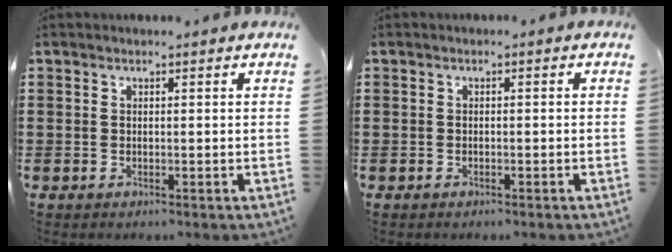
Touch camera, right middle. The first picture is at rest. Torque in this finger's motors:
{"motor_torque": [0.04, 0.04, 0.03, 0.01]}